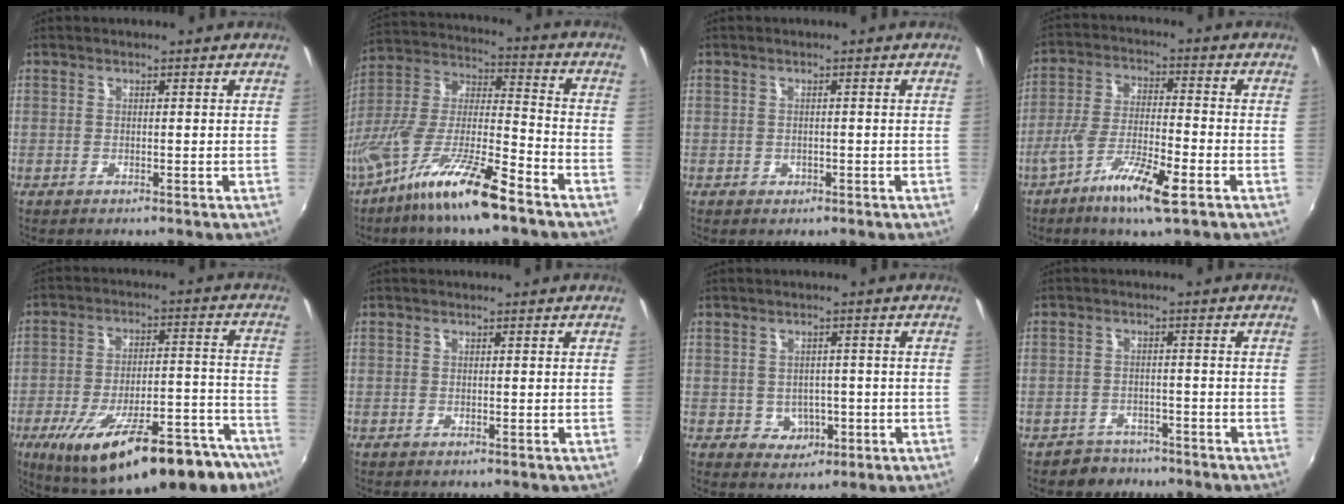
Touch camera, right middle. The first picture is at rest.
{"total": 16.8, "force": [-11.0, 2.4, 12.5], "torque": [-0.240, -0.023, -0.208]}
{"total": 1.2, "force": [-0.5, 1.0, 0.3], "torque": [-0.005, -0.003, -0.004]}
{"total": 10.0, "force": [-5.7, 1.2, 8.1], "torque": [-0.163, -0.011, -0.109]}
{"total": 26.1, "force": [-17.0, 8.7, 17.8], "torque": [-0.284, -0.029, -0.228]}
{"total": 0.0}
{"total": 4.6, "force": [-0.8, 4.2, 1.6], "torque": [-0.036, 0.007, 0.003]}
{"total": 4.6, "force": [-3.7, 2.7, 0.1], "torque": [-0.014, 0.008, -0.059]}